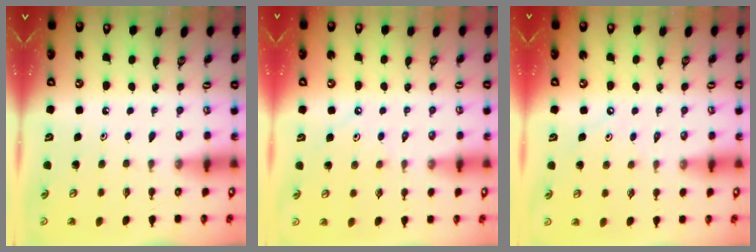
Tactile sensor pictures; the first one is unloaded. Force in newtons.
{"total": 2.7, "press": 2.6, "slide": 0.5}
{"total": 2.1, "press": 2.0, "slide": 0.3}